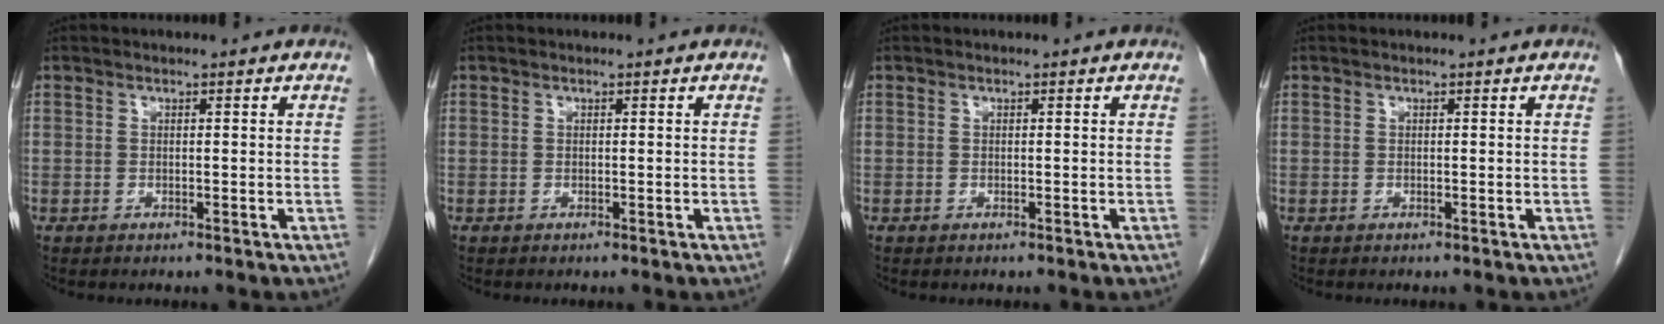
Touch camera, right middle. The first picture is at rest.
{"total": 0.0}
{"total": 0.0}
{"total": 0.0}